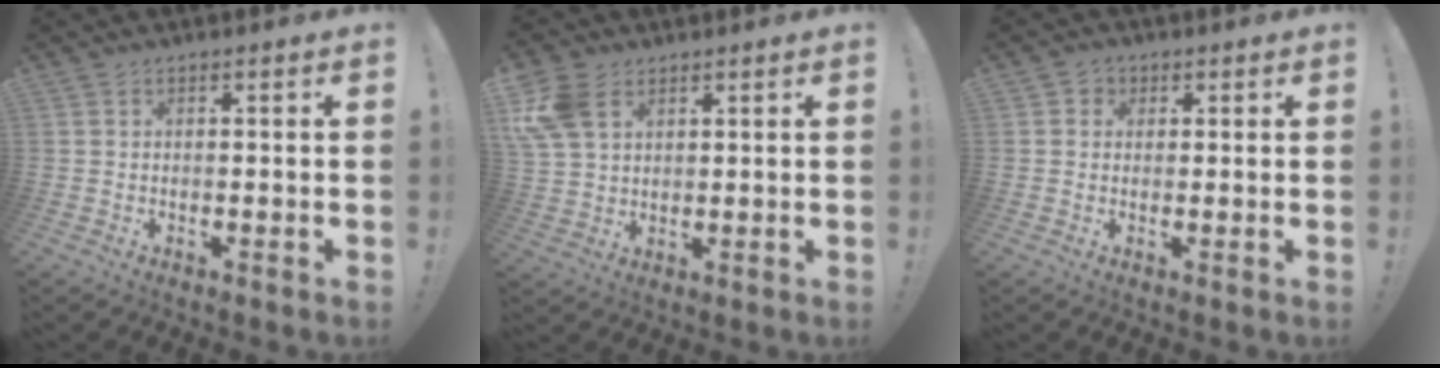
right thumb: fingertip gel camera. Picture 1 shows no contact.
{"total": 10.8, "force": [4.5, 7.3, 6.5], "torque": [-0.130, -0.009, 0.090]}
{"total": 2.8, "force": [0.5, 2.6, 0.8], "torque": [-0.006, 0.000, 0.008]}